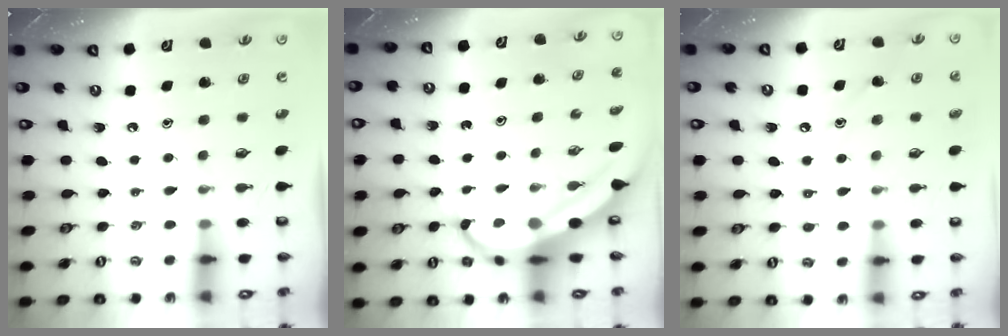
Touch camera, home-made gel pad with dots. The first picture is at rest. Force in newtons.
{"total": 7.6, "press": 7.5, "slide": 1.5}
{"total": 8.5, "press": 8.5, "slide": 0.6}